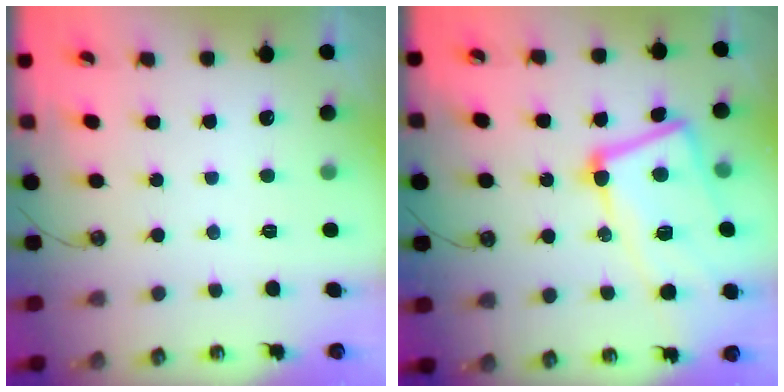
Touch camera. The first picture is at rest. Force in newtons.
{"total": 13.1, "press": 13.0, "slide": 0.8}